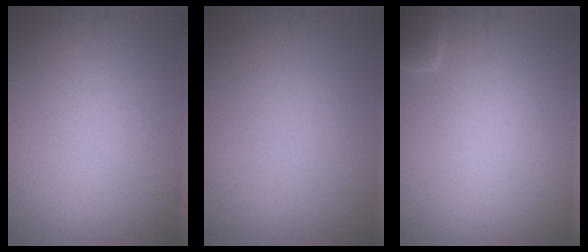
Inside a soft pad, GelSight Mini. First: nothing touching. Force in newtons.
{"total": 0.0}
{"total": 1.9, "press": 1.9, "slide": 0.2}